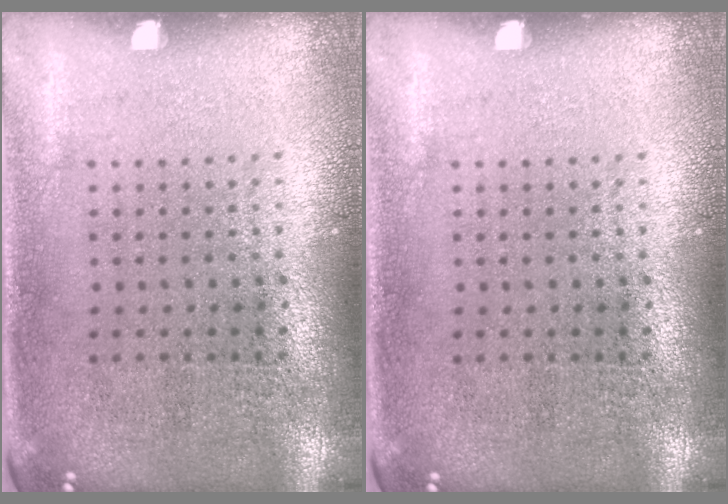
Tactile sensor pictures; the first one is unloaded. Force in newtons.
{"total": 0.0}